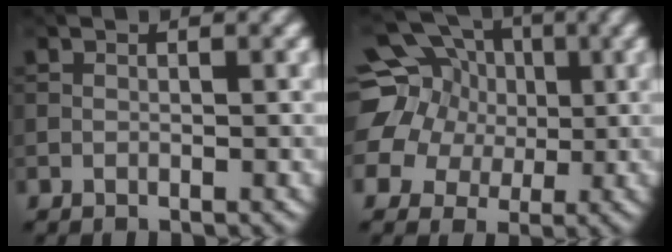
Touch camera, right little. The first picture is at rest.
{"total": 13.9, "force": [2.6, 12.6, 5.1], "torque": [-0.160, 0.024, 0.017]}